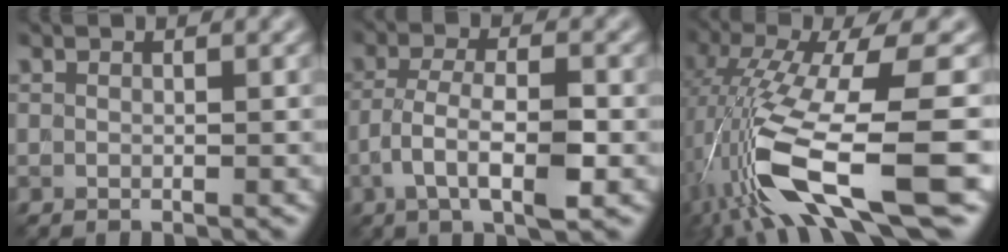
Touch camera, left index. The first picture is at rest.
{"total": 4.9, "force": [-1.8, 1.4, 4.4], "torque": [-0.094, -0.001, -0.031]}
{"total": 12.6, "force": [-4.6, 2.8, 11.4], "torque": [-0.226, -0.006, -0.069]}